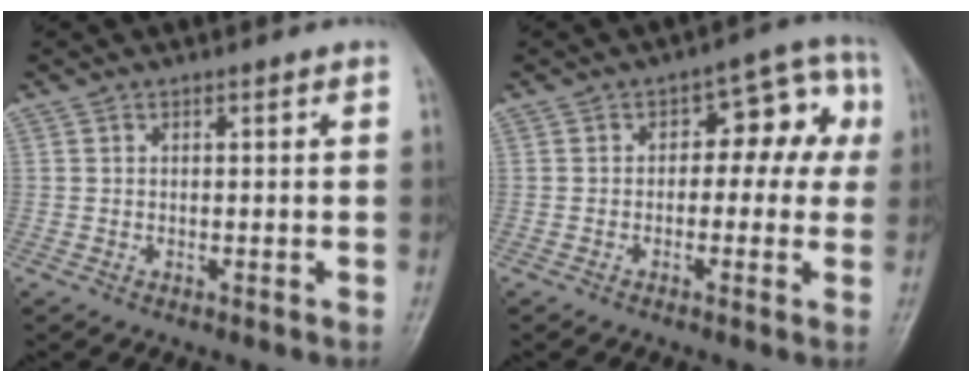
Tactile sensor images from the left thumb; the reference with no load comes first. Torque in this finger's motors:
{"motor_torque": [-0.07, 0.33, -0.07, 0.00, 0.08]}